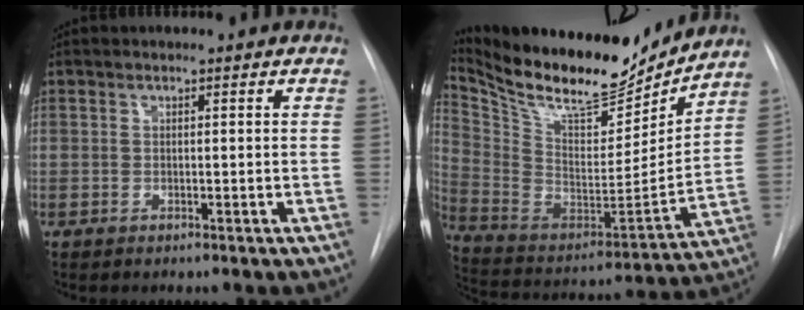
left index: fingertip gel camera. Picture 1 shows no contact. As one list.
[{"total": 22.9, "force": [20.3, 5.0, 9.3], "torque": [-0.183, -0.026, 0.335]}]